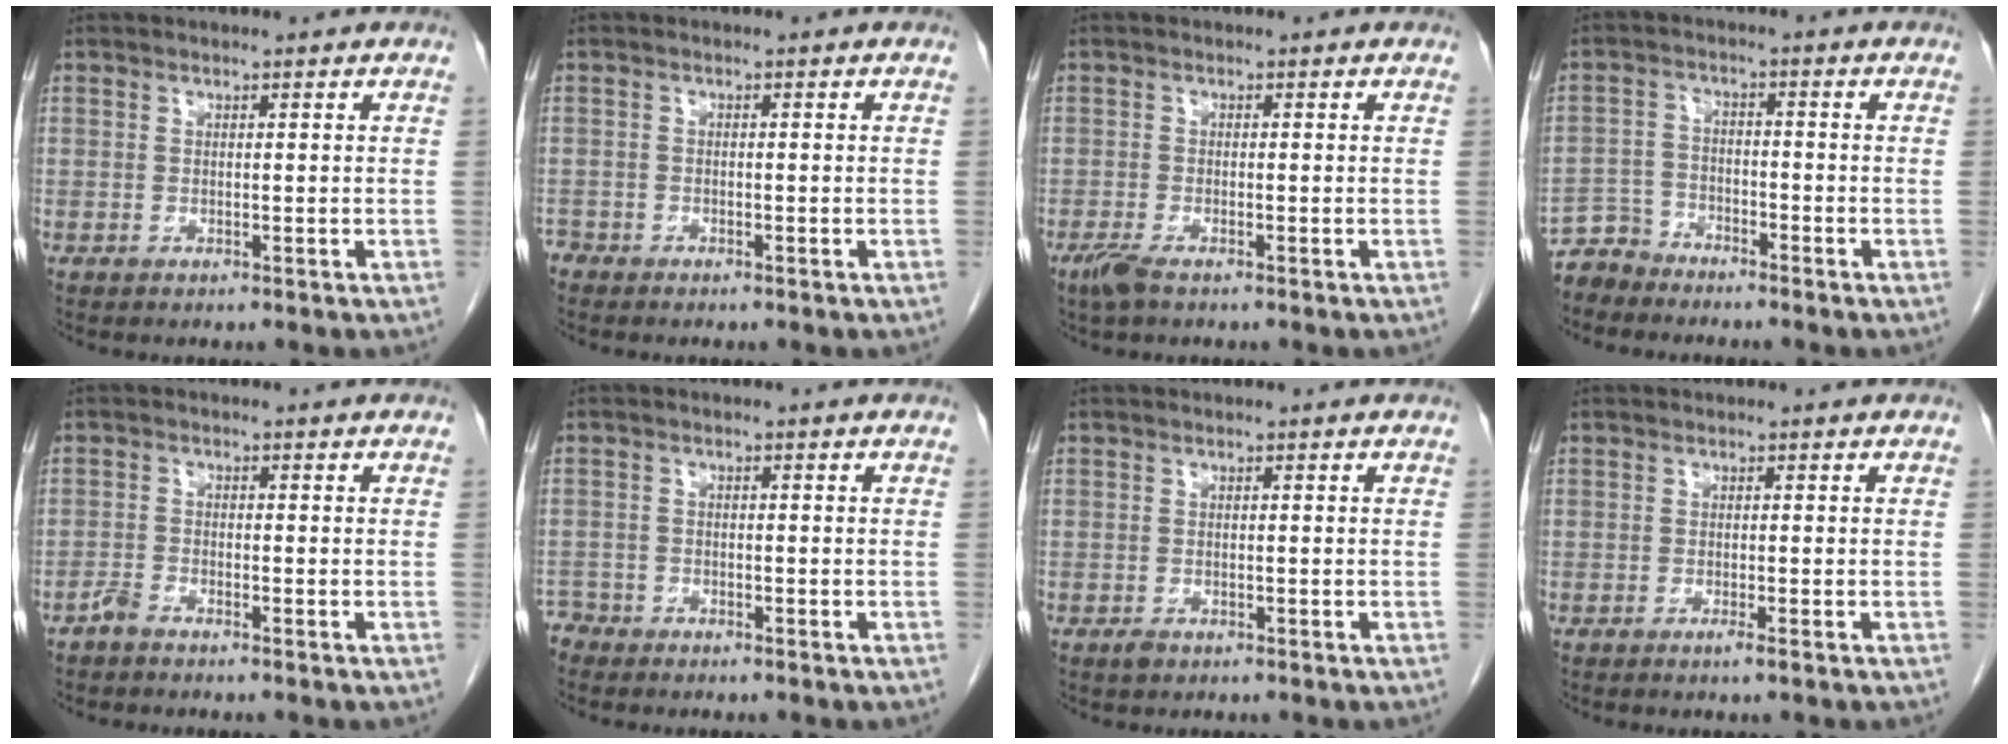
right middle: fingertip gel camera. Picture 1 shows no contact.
{"total": 1.7, "force": [-1.5, 0.8, 0.1], "torque": [-0.005, 0.000, -0.027]}
{"total": 2.4, "force": [-1.7, 0.4, 1.7], "torque": [-0.042, -0.007, -0.033]}
{"total": 4.1, "force": [-3.8, 1.4, -0.7], "torque": [0.013, -0.004, -0.078]}
{"total": 1.6, "force": [-1.5, 0.2, 0.6], "torque": [-0.015, -0.001, -0.031]}
{"total": 2.6, "force": [-2.4, 1.0, -0.3], "torque": [0.003, -0.001, -0.048]}
{"total": 0.9, "force": [-0.7, 0.4, 0.5], "torque": [-0.010, 0.000, -0.009]}
{"total": 0.9, "force": [-0.5, -0.2, 0.7], "torque": [-0.017, -0.002, -0.008]}